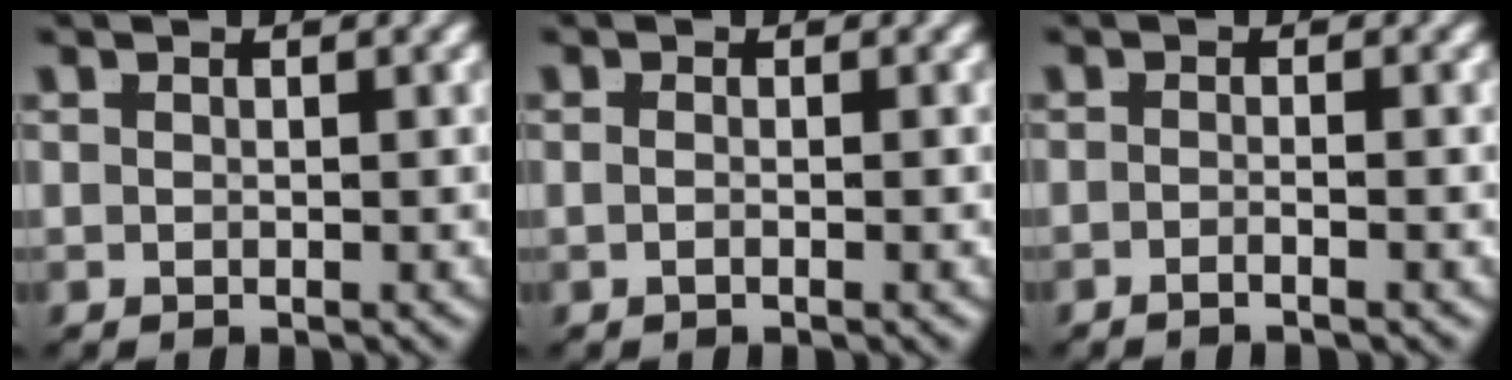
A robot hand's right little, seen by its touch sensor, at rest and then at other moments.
{"total": 0.9, "force": [-0.5, -0.4, 0.7], "torque": [-0.012, -0.003, -0.007]}
{"total": 1.5, "force": [-1.2, -0.6, 0.6], "torque": [-0.007, -0.001, -0.023]}